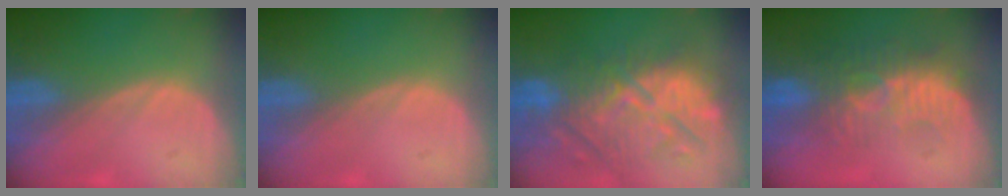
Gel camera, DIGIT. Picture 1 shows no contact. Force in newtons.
{"total": 0.0}
{"total": 12.1, "press": 11.6, "slide": 3.2}
{"total": 9.4, "press": 8.7, "slide": 3.7}